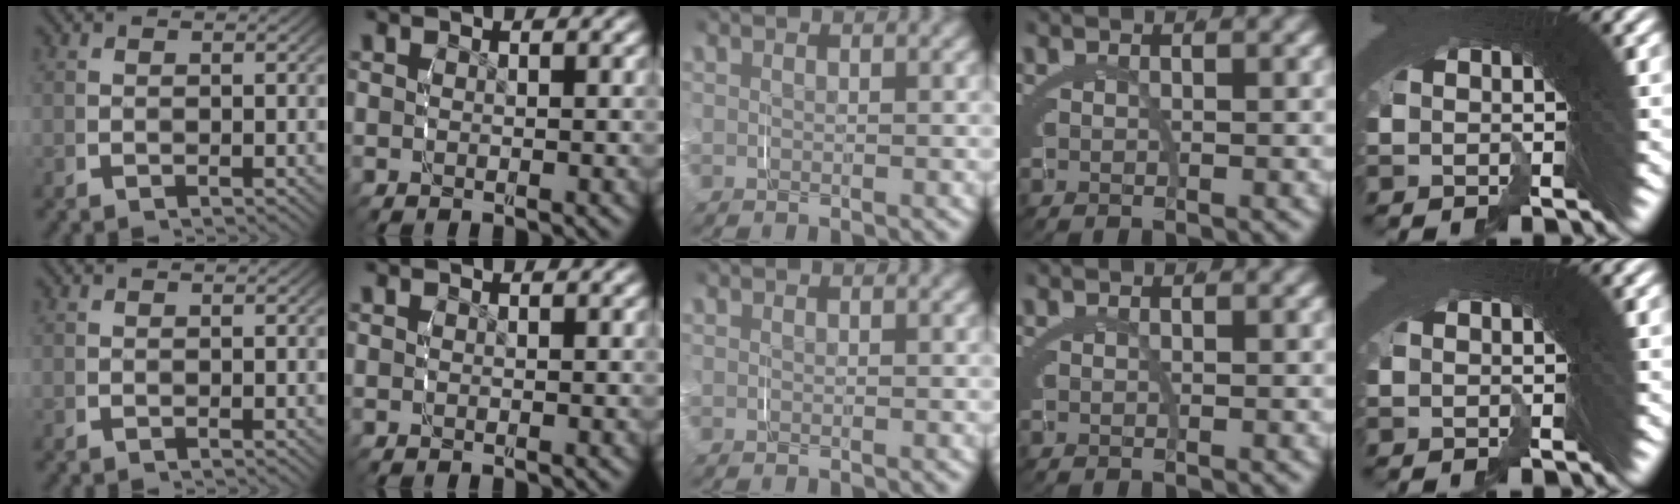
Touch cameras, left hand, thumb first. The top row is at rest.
{}